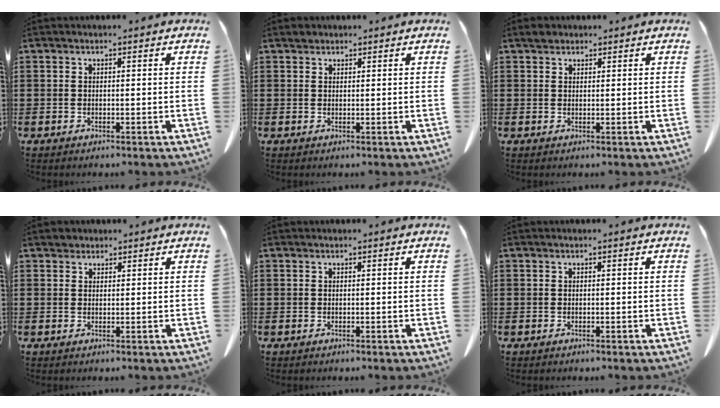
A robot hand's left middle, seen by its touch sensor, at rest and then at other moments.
{"total": 1.0, "force": [0.9, 0.5, 0.0], "torque": [-0.004, 0.004, 0.018]}
{"total": 1.4, "force": [1.1, 0.8, 0.2], "torque": [-0.010, 0.005, 0.023]}
{"total": 1.4, "force": [1.2, 0.6, 0.0], "torque": [0.003, -0.001, 0.023]}
{"total": 0.0}
{"total": 0.0}